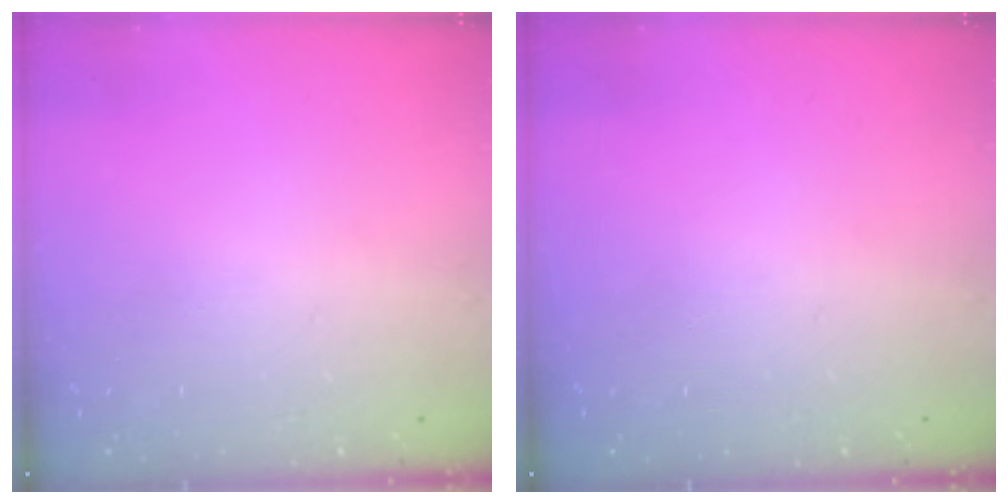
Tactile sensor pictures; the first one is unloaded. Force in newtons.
{"total": 0.0}